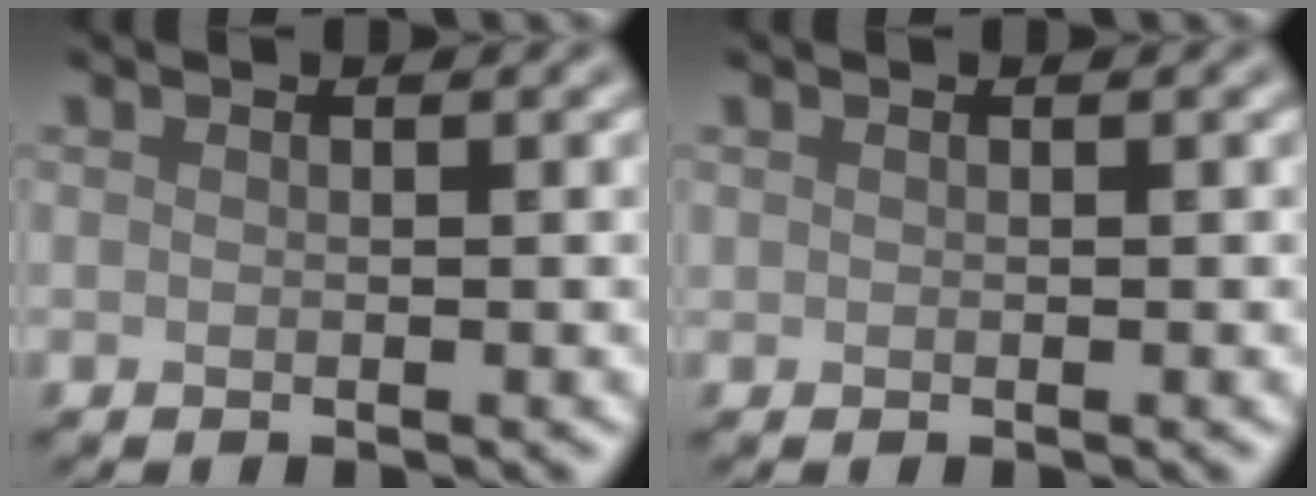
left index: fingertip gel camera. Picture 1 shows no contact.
{"total": 0.0}